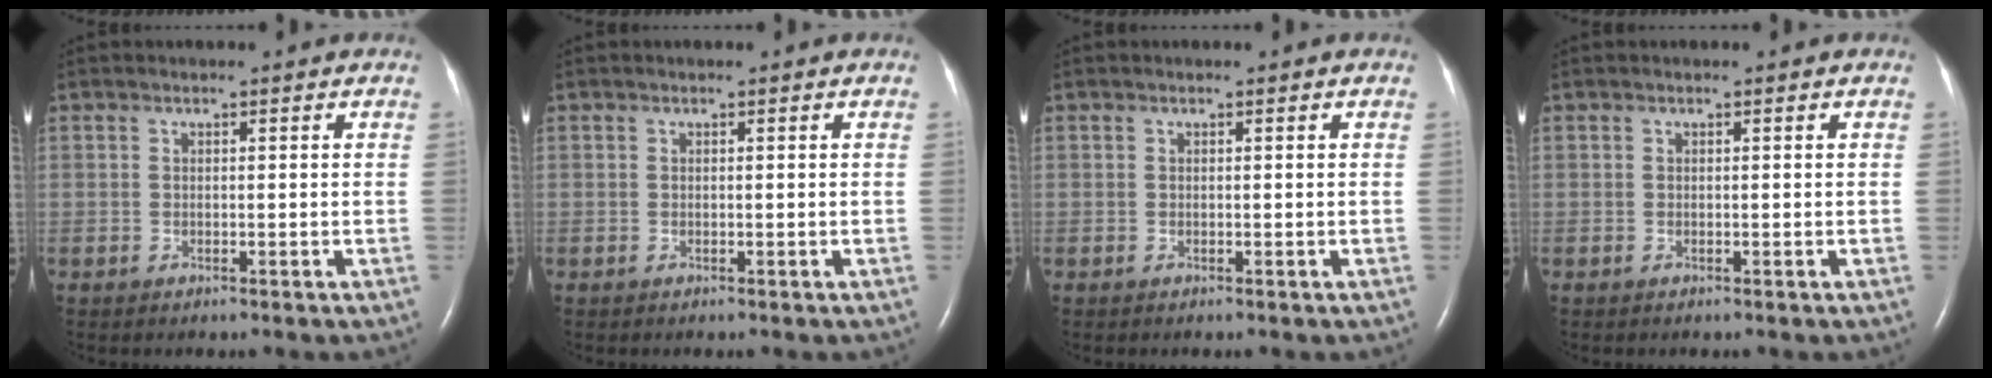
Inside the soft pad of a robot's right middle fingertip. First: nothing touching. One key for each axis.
{"total": 0.0}
{"total": 0.0}
{"total": 0.0}